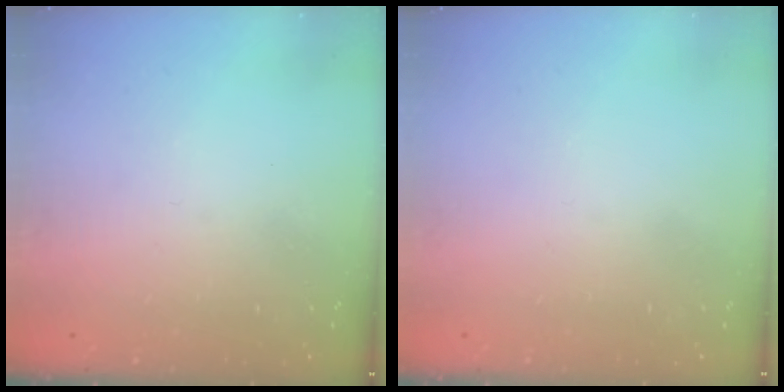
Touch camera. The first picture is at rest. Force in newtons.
{"total": 1.6, "press": 1.6, "slide": 0.1}